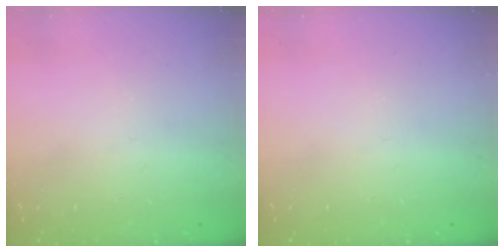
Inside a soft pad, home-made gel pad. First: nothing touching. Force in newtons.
{"total": 0.0}